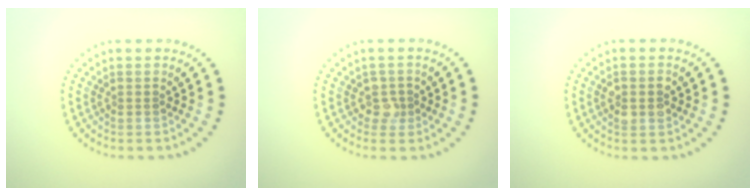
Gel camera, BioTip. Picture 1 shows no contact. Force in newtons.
{"total": 1.4, "press": 1.1, "slide": 0.9}
{"total": 2.3, "press": 2.3, "slide": 0.2}